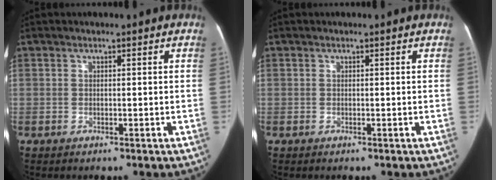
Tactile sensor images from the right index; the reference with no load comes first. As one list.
[{"total": 0.0}]